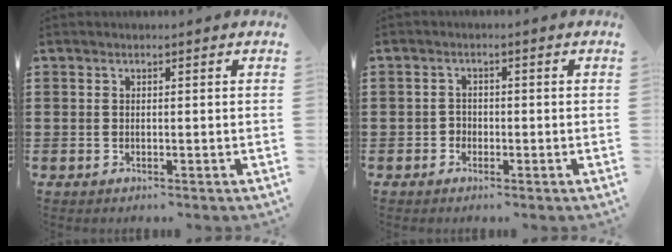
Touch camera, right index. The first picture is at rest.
{"total": 1.5, "force": [-0.9, 1.2, 0.3], "torque": [-0.011, 0.003, -0.021]}